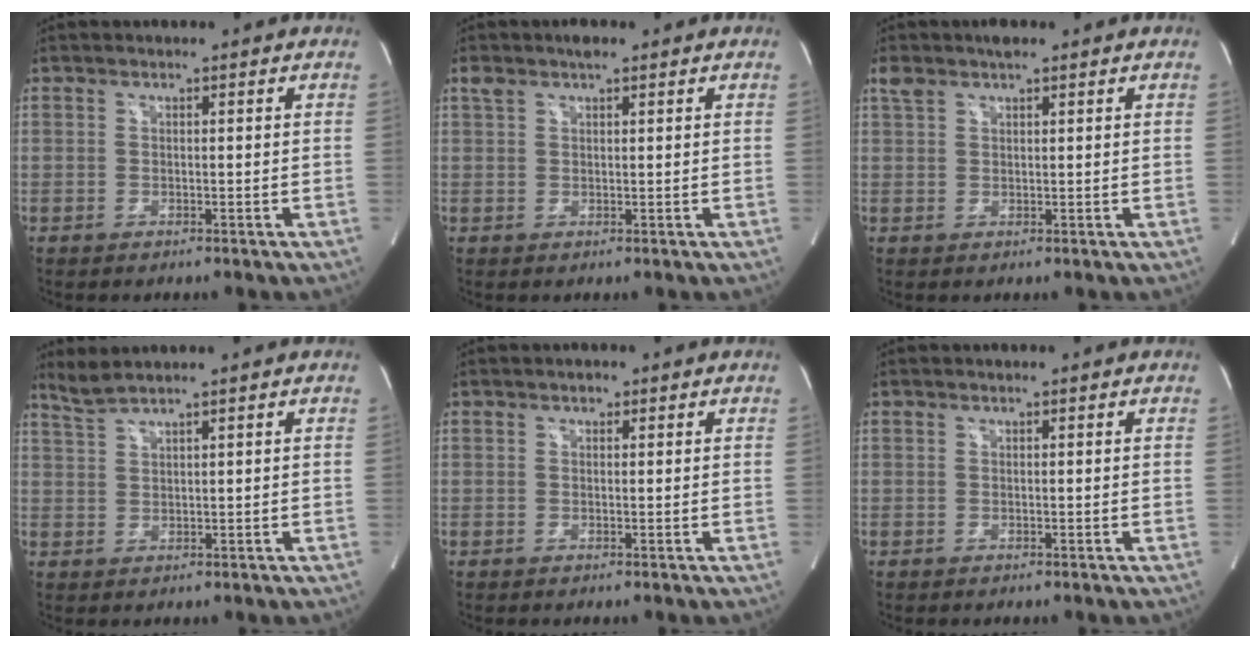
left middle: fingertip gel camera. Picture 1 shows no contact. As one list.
[{"total": 3.0, "force": [2.1, 0.8, 1.9], "torque": [-0.046, 0.018, 0.041]}, {"total": 3.5, "force": [2.6, 1.0, 2.2], "torque": [-0.054, 0.020, 0.053]}, {"total": 2.6, "force": [2.4, -0.7, 0.8], "torque": [-0.027, 0.007, 0.058]}, {"total": 0.8, "force": [0.5, 0.4, 0.5], "torque": [-0.013, 0.006, 0.009]}, {"total": 0.0}]